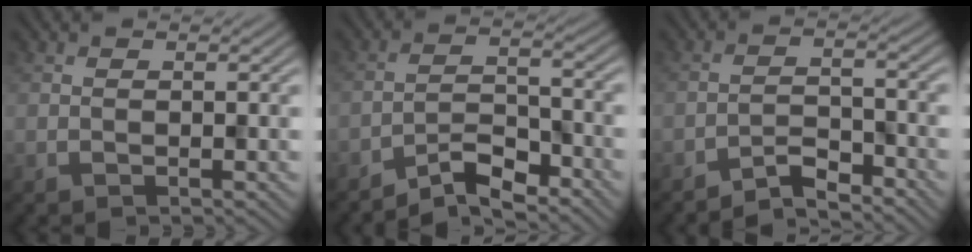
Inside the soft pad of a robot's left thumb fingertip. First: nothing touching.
{"total": 5.3, "force": [-4.6, 1.1, 2.3], "torque": [-0.042, 0.006, -0.094]}
{"total": 3.8, "force": [-3.5, 0.5, 1.4], "torque": [-0.025, 0.006, -0.073]}